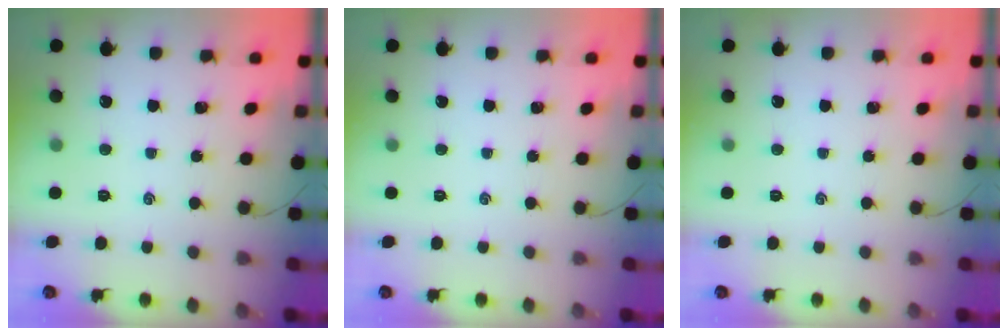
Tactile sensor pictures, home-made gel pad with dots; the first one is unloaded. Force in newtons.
{"total": 0.0}
{"total": 0.0}